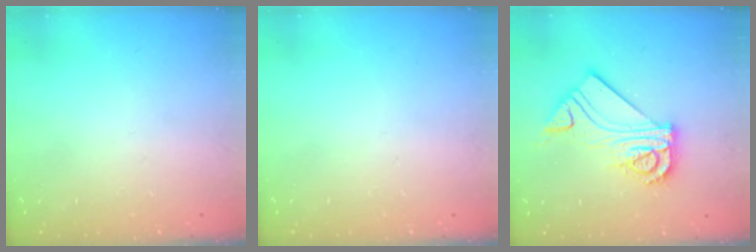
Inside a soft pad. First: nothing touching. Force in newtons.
{"total": 0.0}
{"total": 13.3, "press": 13.3, "slide": 1.3}